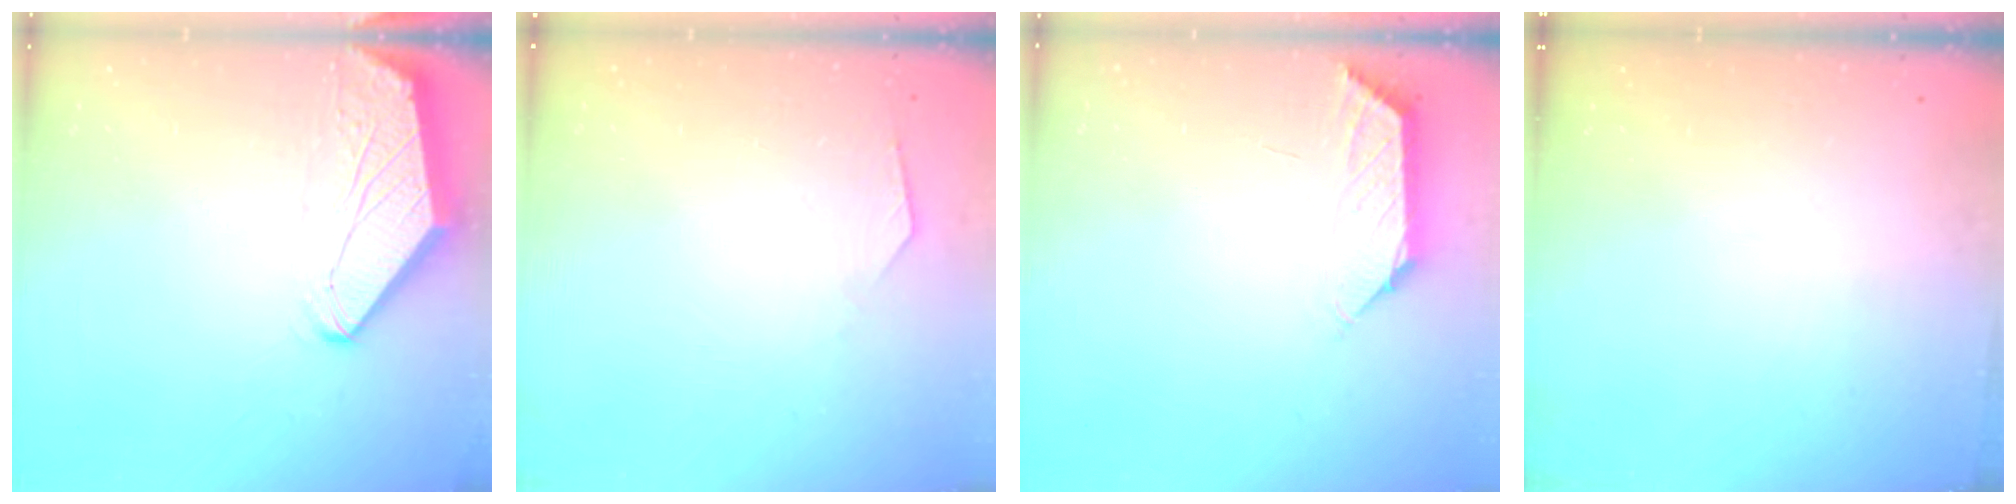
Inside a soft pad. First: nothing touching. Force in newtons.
{"total": 1.1, "press": 1.1, "slide": 0.3}
{"total": 1.2, "press": 1.1, "slide": 0.4}
{"total": 0.0}